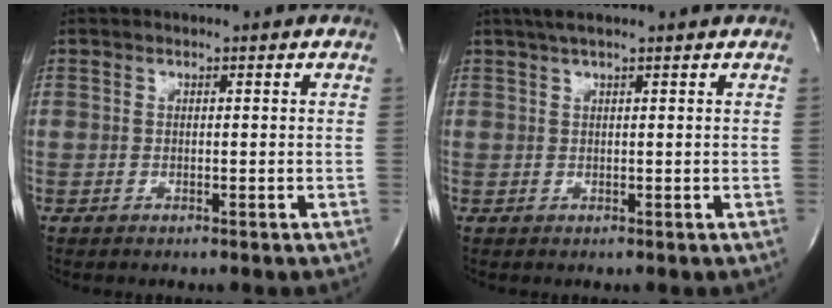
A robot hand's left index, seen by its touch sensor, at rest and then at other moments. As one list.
[{"total": 4.0, "force": [3.2, -0.5, 2.4], "torque": [-0.037, 0.026, 0.055]}]